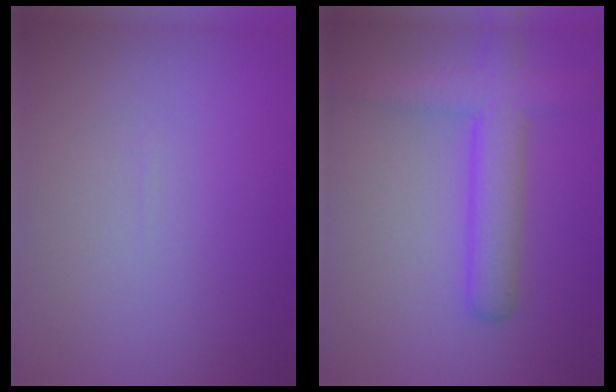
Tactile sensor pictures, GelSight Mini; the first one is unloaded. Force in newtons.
{"total": 4.6, "press": 4.6, "slide": 0.2}